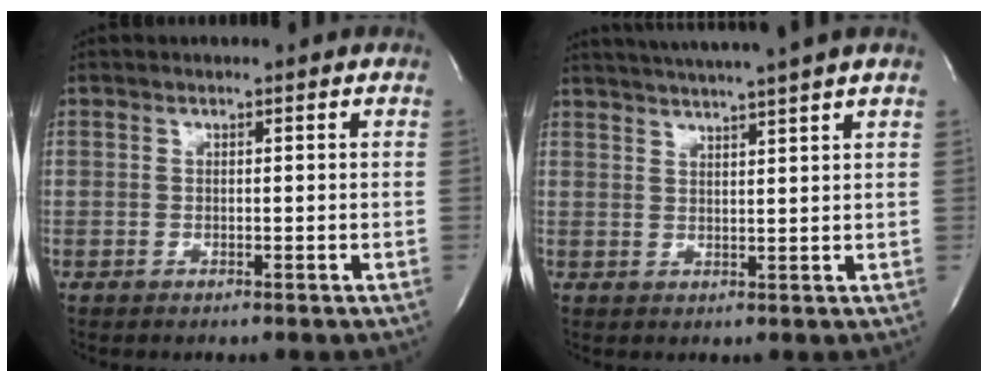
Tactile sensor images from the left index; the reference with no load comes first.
{"total": 10.1, "force": [8.7, -1.6, 5.0], "torque": [-0.083, 0.013, 0.117]}